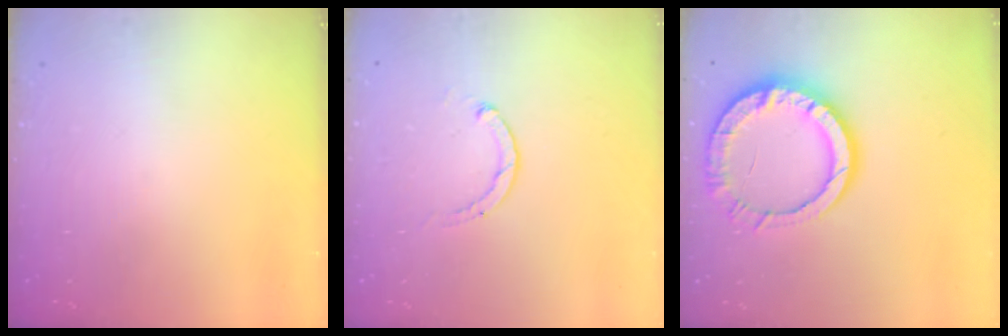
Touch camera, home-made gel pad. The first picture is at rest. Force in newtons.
{"total": 1.8, "press": 1.7, "slide": 0.5}
{"total": 14.5, "press": 14.3, "slide": 2.2}